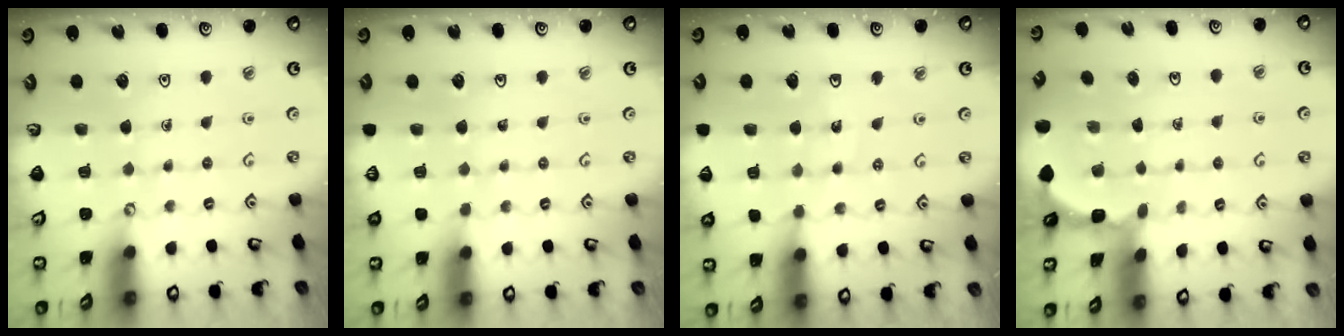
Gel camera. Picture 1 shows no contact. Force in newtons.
{"total": 0.0}
{"total": 4.0, "press": 3.5, "slide": 1.8}
{"total": 1.5, "press": 1.5, "slide": 0.2}